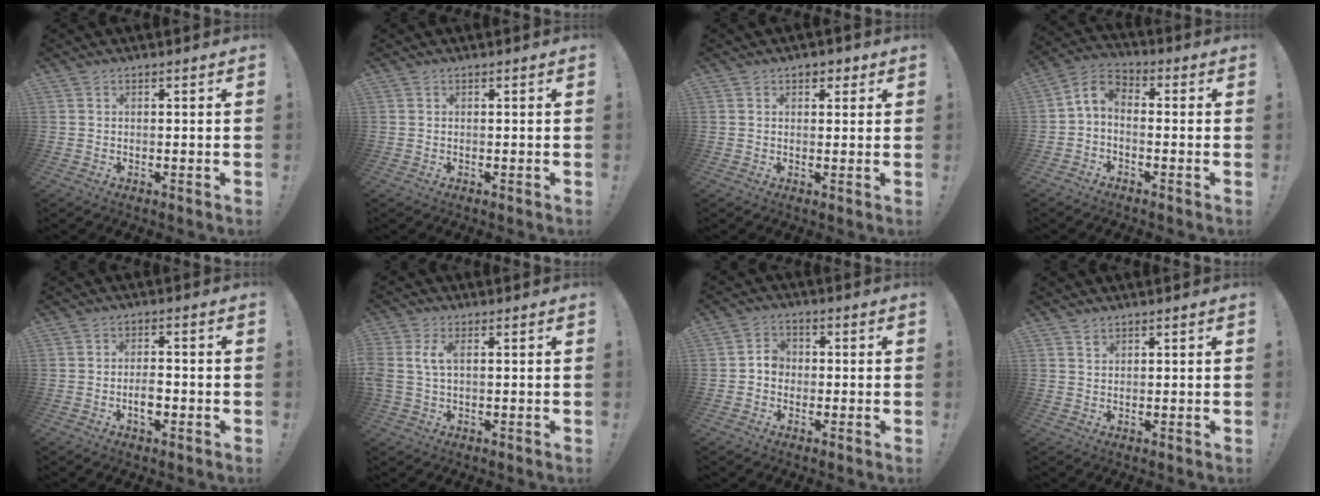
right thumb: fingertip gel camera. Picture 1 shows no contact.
{"total": 0.0}
{"total": 2.9, "force": [1.4, 2.1, 1.4], "torque": [-0.009, -0.002, 0.023]}
{"total": 5.3, "force": [-0.7, 3.1, 4.3], "torque": [-0.090, 0.003, -0.012]}
{"total": 4.5, "force": [-1.9, 2.2, 3.4], "torque": [-0.059, 0.008, -0.034]}
{"total": 4.9, "force": [0.5, 2.3, 4.3], "torque": [-0.093, 0.002, 0.008]}
{"total": 4.4, "force": [-1.1, 3.6, 2.3], "torque": [-0.036, 0.014, -0.020]}
{"total": 1.3, "force": [1.0, 0.7, 0.1], "torque": [0.012, -0.007, 0.017]}